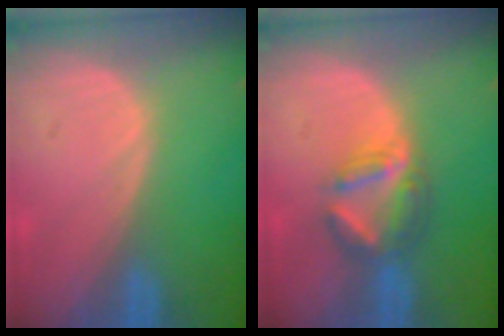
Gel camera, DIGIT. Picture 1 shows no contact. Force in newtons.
{"total": 5.9, "press": 5.4, "slide": 2.5}